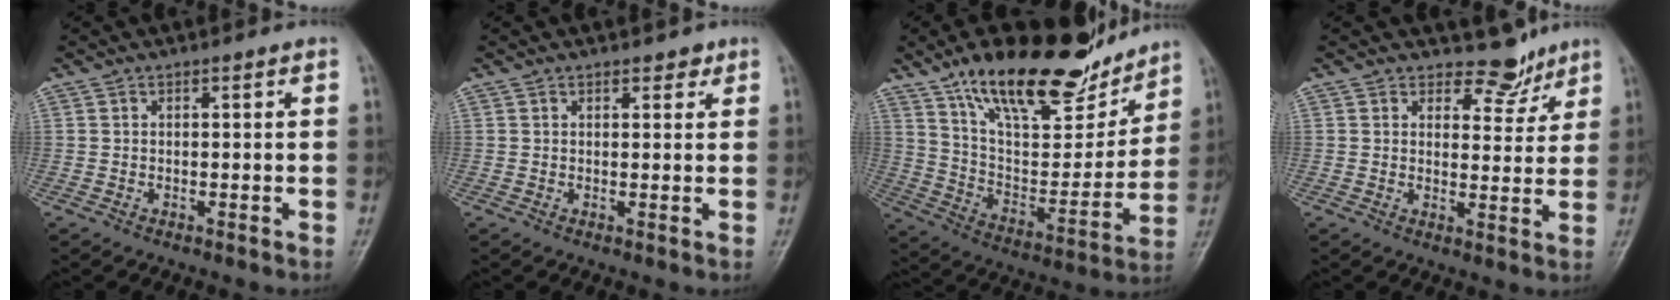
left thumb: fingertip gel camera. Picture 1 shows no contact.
{"total": 1.8, "force": [1.3, 1.0, 0.7], "torque": [0.005, -0.006, 0.013]}
{"total": 25.1, "force": [17.5, 9.7, 15.2], "torque": [-0.195, -0.067, 0.291]}
{"total": 5.2, "force": [4.5, 2.7, 0.5], "torque": [0.020, -0.038, 0.063]}